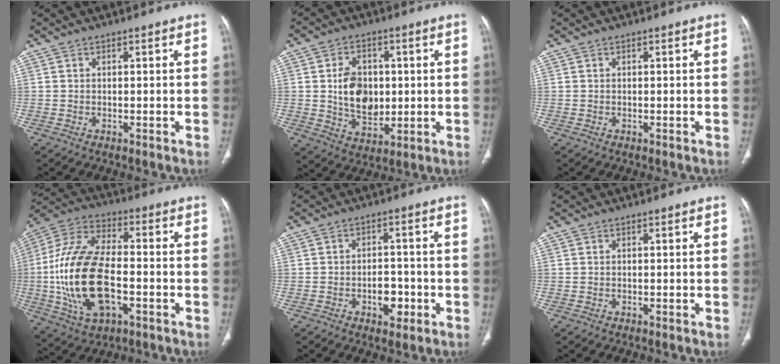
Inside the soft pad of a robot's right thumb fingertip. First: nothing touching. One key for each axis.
{"total": 10.7, "fx": 0.8, "fy": 7.8, "fz": 7.4, "tx": -0.093, "ty": -0.007, "tz": 0.021}
{"total": 0.0}
{"total": 21.2, "fx": -3.5, "fy": 11.1, "fz": 17.7, "tx": -0.362, "ty": 0.019, "tz": -0.057}
{"total": 5.1, "fx": -2.0, "fy": 3.2, "fz": 3.5, "tx": -0.029, "ty": 0.014, "tz": -0.025}
{"total": 0.0}